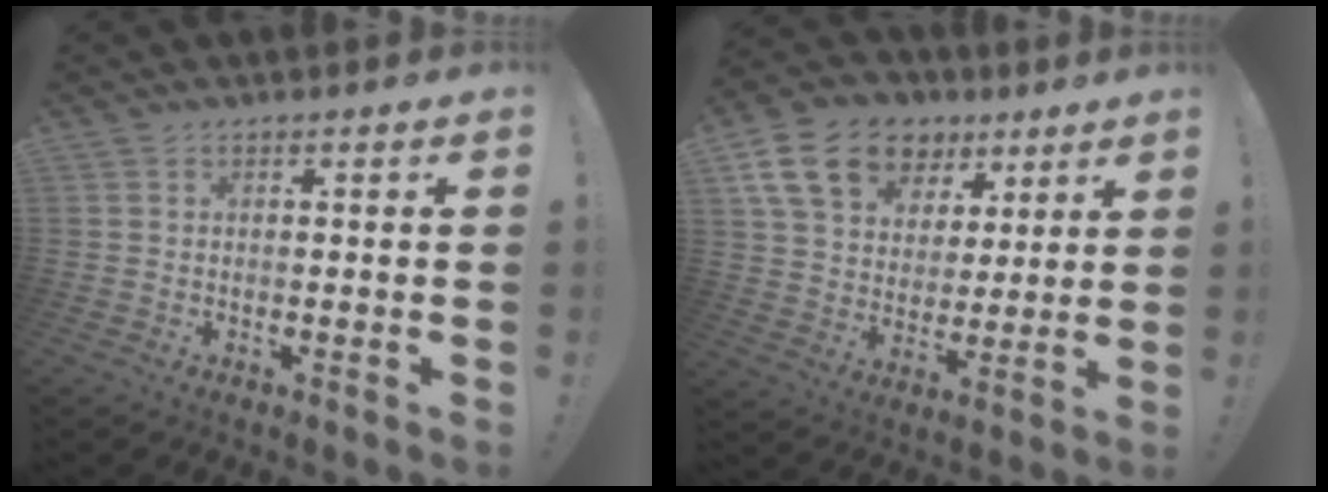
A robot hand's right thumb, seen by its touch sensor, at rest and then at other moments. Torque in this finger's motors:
{"motor_torque": [-0.14, 1.08, 0.66, 0.17, 0.04]}